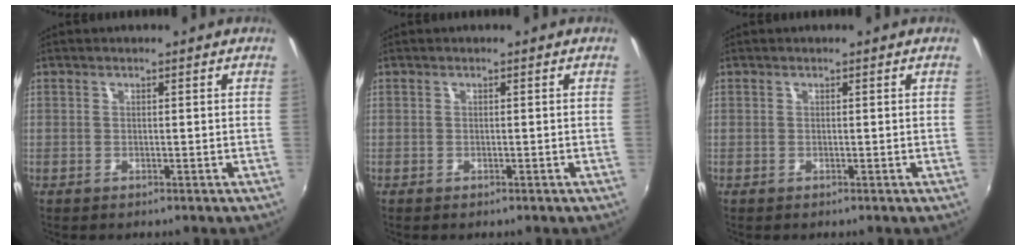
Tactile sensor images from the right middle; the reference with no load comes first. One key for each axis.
{"total": 0.0}
{"total": 0.0}